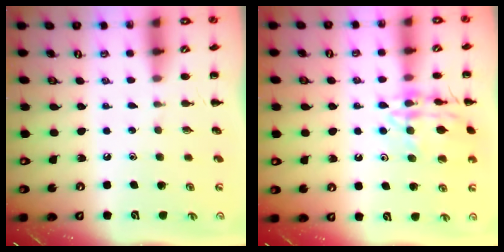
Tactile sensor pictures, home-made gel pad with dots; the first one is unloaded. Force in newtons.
{"total": 15.0, "press": 14.9, "slide": 1.2}